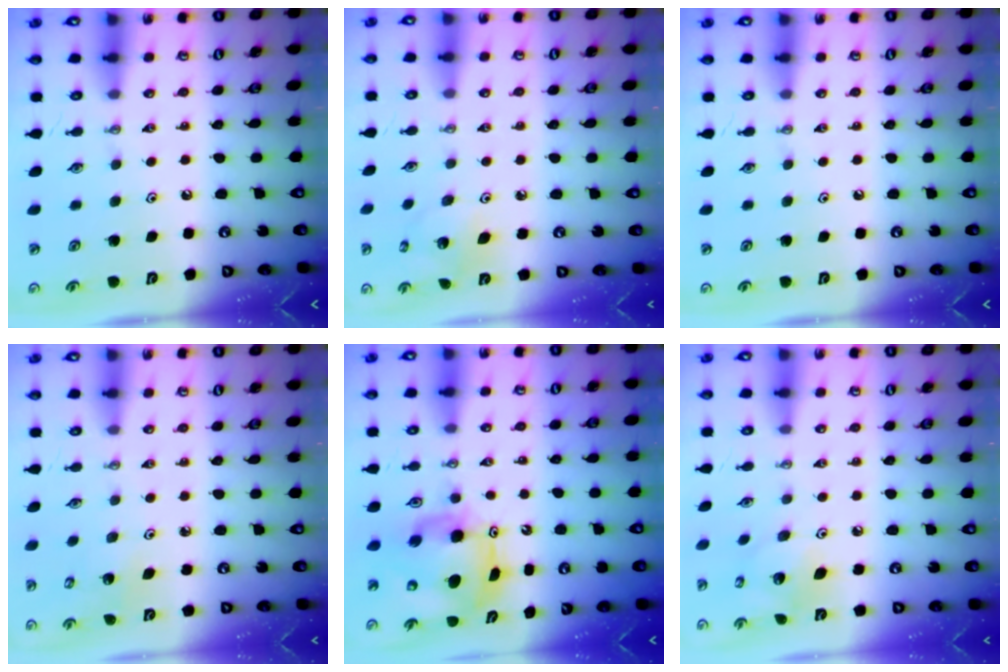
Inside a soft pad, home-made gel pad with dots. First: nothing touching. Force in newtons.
{"total": 4.9, "press": 4.8, "slide": 0.5}
{"total": 0.0}
{"total": 2.8, "press": 2.8, "slide": 0.3}
{"total": 8.8, "press": 8.7, "slide": 1.0}
{"total": 7.4, "press": 7.4, "slide": 0.2}